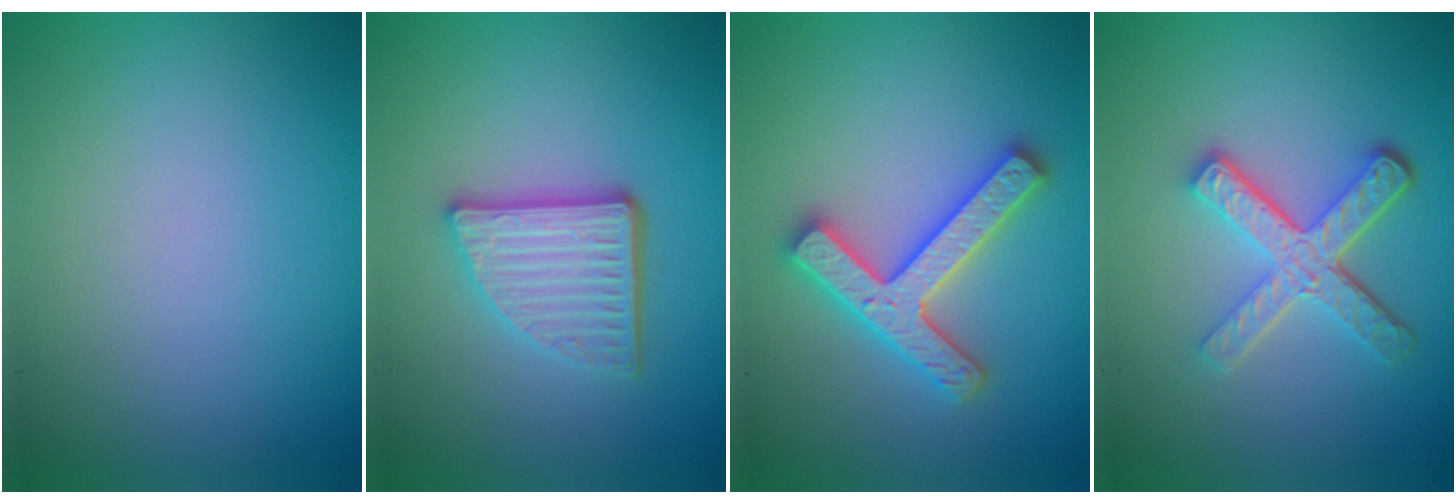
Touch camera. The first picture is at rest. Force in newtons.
{"total": 4.6, "press": 3.4, "slide": 3.1}
{"total": 4.7, "press": 4.7, "slide": 0.8}
{"total": 5.0, "press": 3.6, "slide": 3.4}